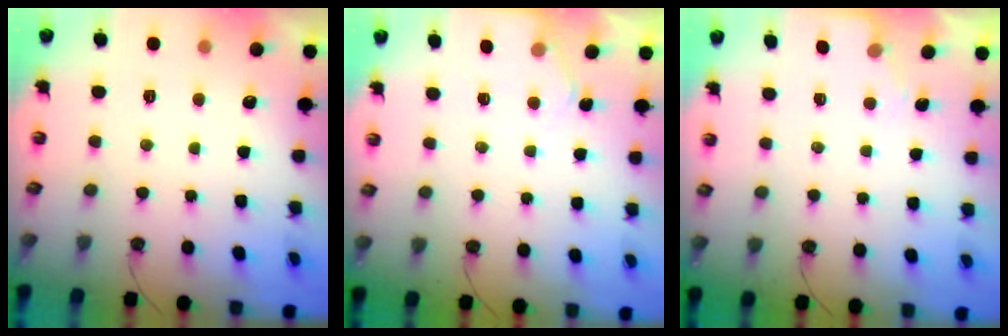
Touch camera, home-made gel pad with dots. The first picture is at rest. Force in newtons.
{"total": 4.2, "press": 4.2, "slide": 0.4}
{"total": 2.8, "press": 2.7, "slide": 0.4}